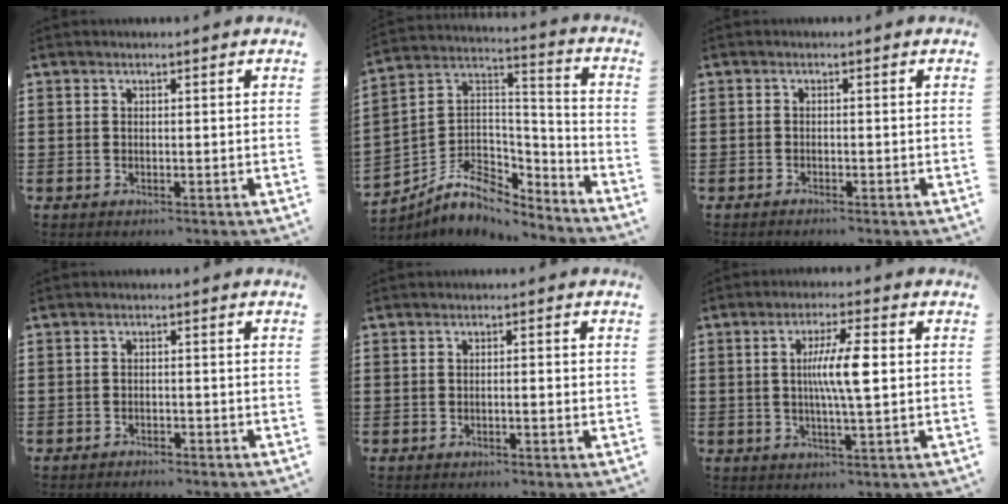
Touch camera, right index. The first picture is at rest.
{"total": 8.3, "force": [-6.1, 4.5, 3.3], "torque": [-0.081, 0.001, -0.118]}
{"total": 0.9, "force": [-0.8, -0.1, 0.1], "torque": [-0.004, -0.002, -0.017]}
{"total": 1.4, "force": [-1.4, 0.1, 0.0], "torque": [-0.005, 0.001, -0.029]}
{"total": 1.3, "force": [-0.3, 0.0, 1.2], "torque": [-0.019, -0.001, -0.006]}
{"total": 7.0, "force": [0.4, 0.7, 7.0], "torque": [-0.126, -0.003, 0.002]}